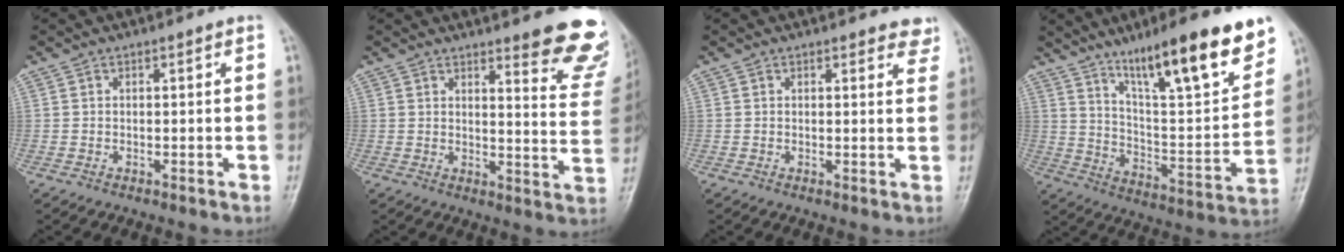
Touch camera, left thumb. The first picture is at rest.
{"total": 12.9, "force": [9.7, 2.8, 8.0], "torque": [-0.057, -0.070, 0.104]}
{"total": 3.6, "force": [3.1, 1.4, 1.2], "torque": [0.012, -0.016, 0.021]}
{"total": 21.5, "force": [14.0, 4.1, 15.8], "torque": [-0.214, -0.062, 0.229]}